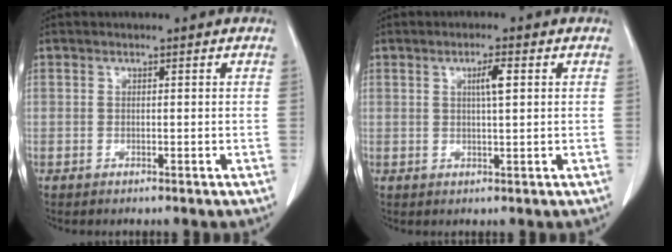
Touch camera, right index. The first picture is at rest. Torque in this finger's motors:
{"motor_torque": [0.09, 0.07, 0.05, 0.03]}